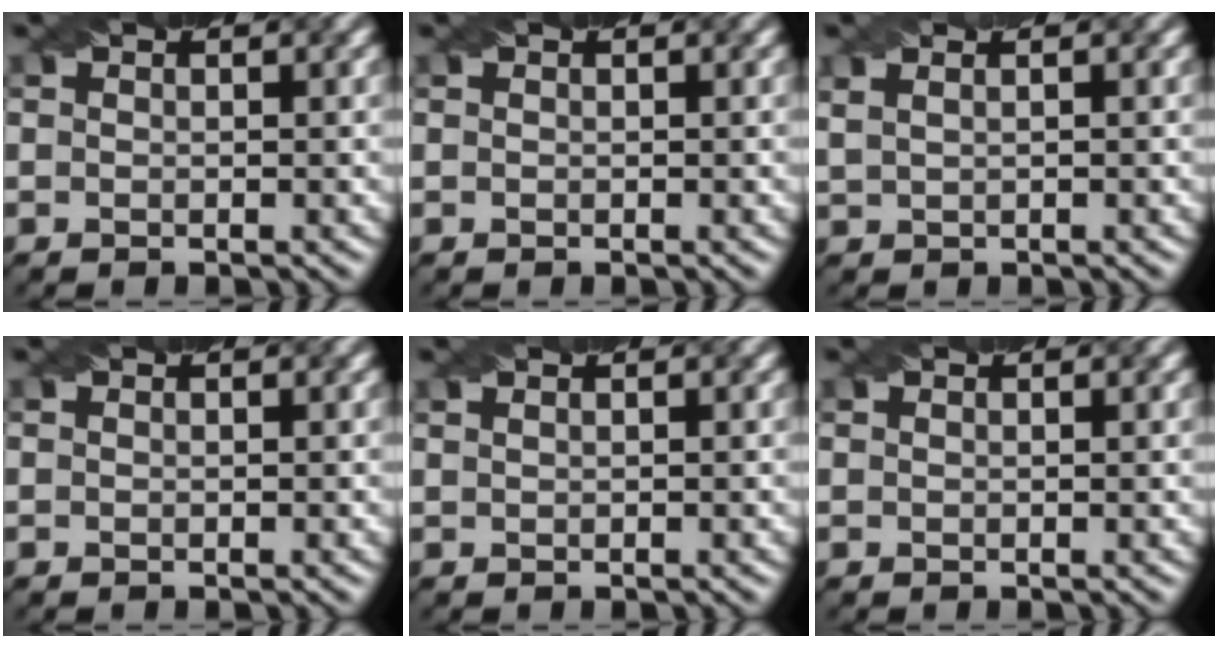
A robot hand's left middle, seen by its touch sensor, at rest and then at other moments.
{"total": 0.0}
{"total": 3.0, "force": [1.7, 1.6, 2.0], "torque": [-0.029, 0.021, 0.014]}
{"total": 0.0}
{"total": 1.5, "force": [1.0, 0.7, 0.8], "torque": [-0.008, 0.001, 0.001]}
{"total": 0.6, "force": [0.4, 0.1, 0.3], "torque": [-0.008, 0.001, 0.005]}